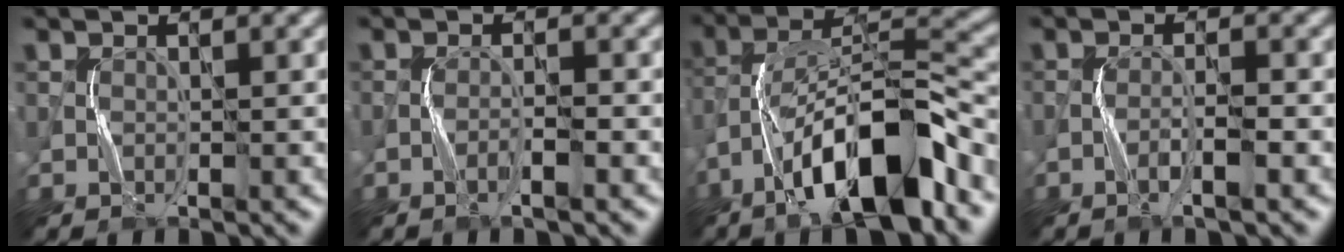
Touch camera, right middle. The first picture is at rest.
{"total": 1.7, "force": [-1.1, 0.0, 1.4], "torque": [-0.027, 0.008, -0.021]}
{"total": 11.7, "force": [-7.0, 3.1, 8.9], "torque": [-0.146, 0.021, -0.124]}
{"total": 2.2, "force": [-1.3, 0.1, 1.8], "torque": [-0.036, 0.008, -0.027]}